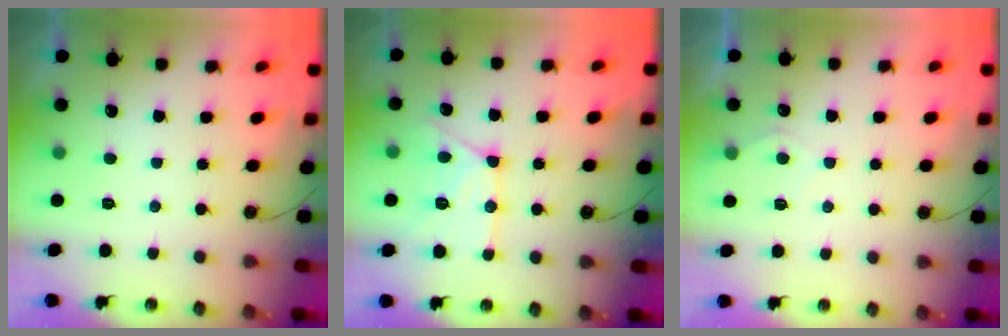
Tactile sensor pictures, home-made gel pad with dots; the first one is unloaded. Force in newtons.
{"total": 14.6, "press": 14.5, "slide": 1.4}
{"total": 5.5, "press": 5.5, "slide": 0.6}